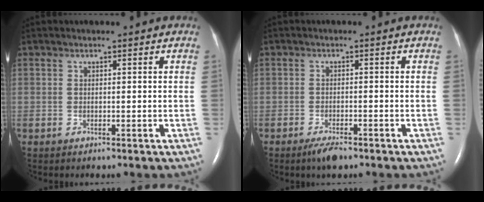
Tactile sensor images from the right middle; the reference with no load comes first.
{"total": 2.9, "force": [-2.2, 0.6, 1.9], "torque": [-0.045, -0.006, -0.036]}